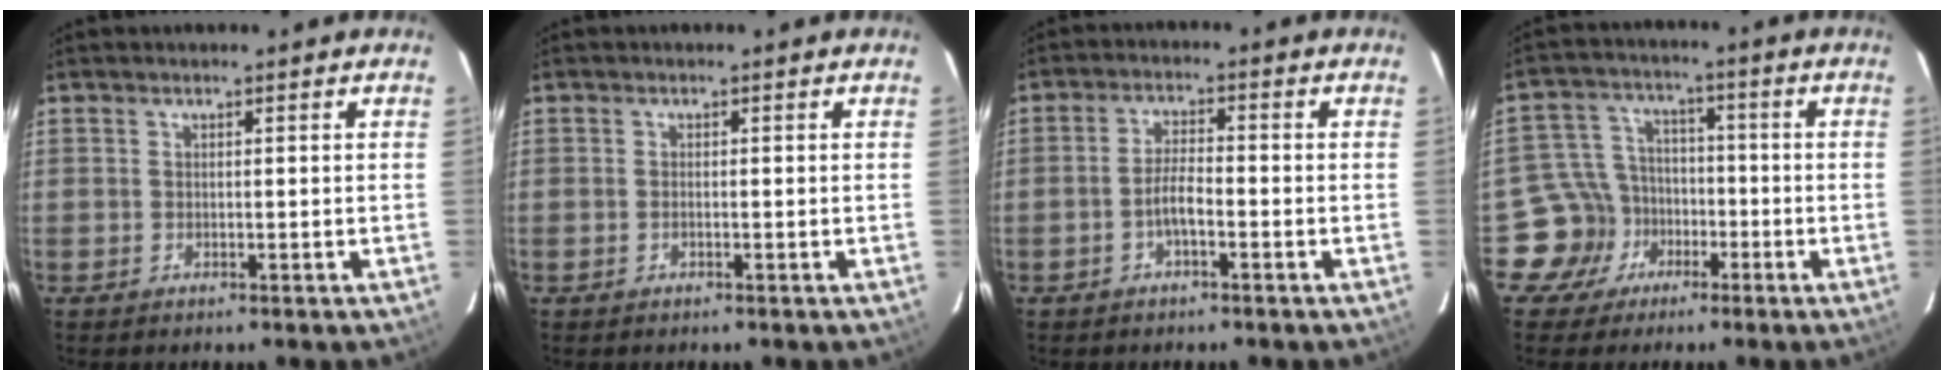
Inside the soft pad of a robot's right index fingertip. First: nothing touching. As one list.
[{"total": 0.5, "force": [-0.2, 0.2, 0.5], "torque": [-0.011, 0.001, -0.004]}, {"total": 3.7, "force": [-1.8, 0.9, 3.1], "torque": [-0.065, 0.005, -0.033]}, {"total": 8.7, "force": [-4.4, 7.5, 0.4], "torque": [-0.029, 0.028, -0.071]}]